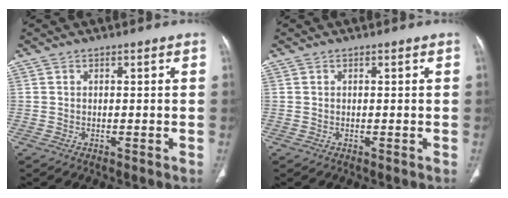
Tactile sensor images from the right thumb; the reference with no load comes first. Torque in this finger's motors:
{"motor_torque": [-0.16, 0.16, -0.02, 0.00, 0.00]}